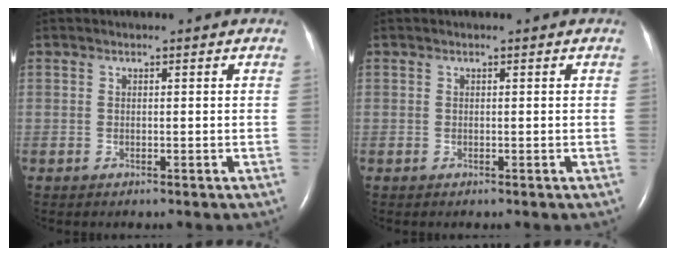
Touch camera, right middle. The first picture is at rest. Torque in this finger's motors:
{"motor_torque": [0.00, 0.00, 0.00, 0.00]}